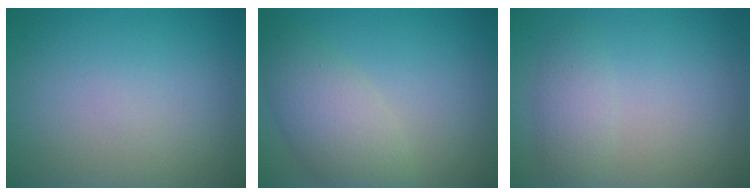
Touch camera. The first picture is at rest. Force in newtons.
{"total": 4.6, "press": 4.6, "slide": 0.3}
{"total": 2.1, "press": 2.1, "slide": 0.2}